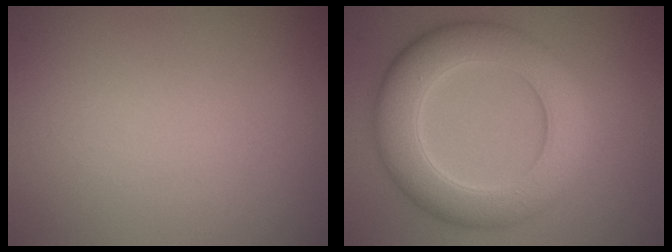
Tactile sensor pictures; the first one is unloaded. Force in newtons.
{"total": 8.3, "press": 8.3, "slide": 0.6}